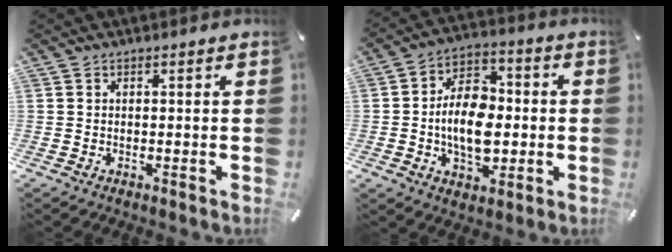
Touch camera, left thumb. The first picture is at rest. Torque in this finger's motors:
{"motor_torque": [0.30, 0.94, 1.29, -0.03, 0.15]}